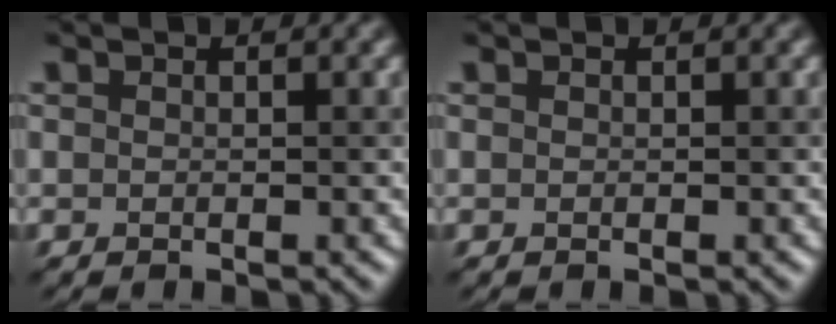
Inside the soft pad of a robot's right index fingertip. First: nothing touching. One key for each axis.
{"total": 0.0}